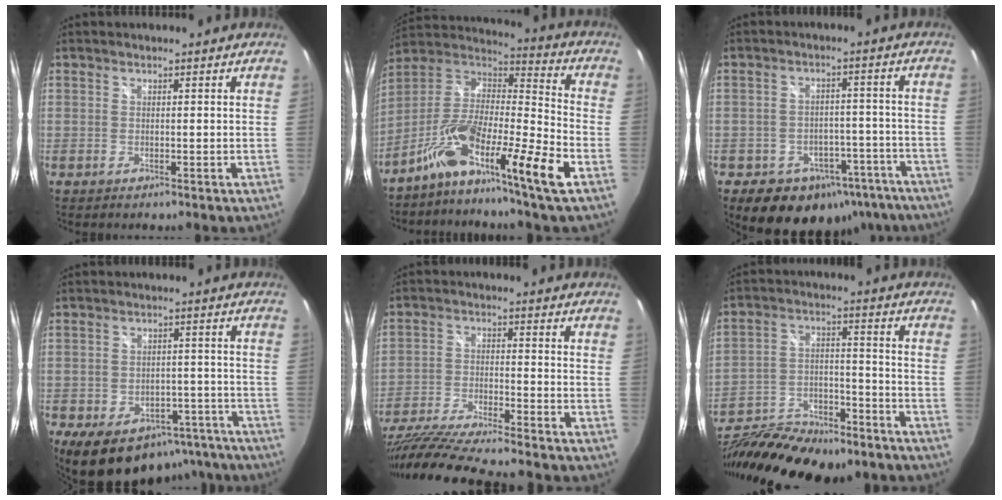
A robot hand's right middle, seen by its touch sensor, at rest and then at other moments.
{"total": 15.3, "force": [-8.6, 0.6, 12.6], "torque": [-0.233, -0.012, -0.172]}
{"total": 15.6, "force": [-9.9, 10.4, 6.1], "torque": [-0.113, 0.028, -0.098]}
{"total": 17.1, "force": [-11.5, 10.0, 7.7], "torque": [-0.148, 0.008, -0.128]}
{"total": 18.2, "force": [-15.9, 0.4, 8.9], "torque": [-0.183, -0.046, -0.278]}
{"total": 26.9, "force": [-20.7, 10.0, 14.0], "torque": [-0.289, -0.033, -0.323]}